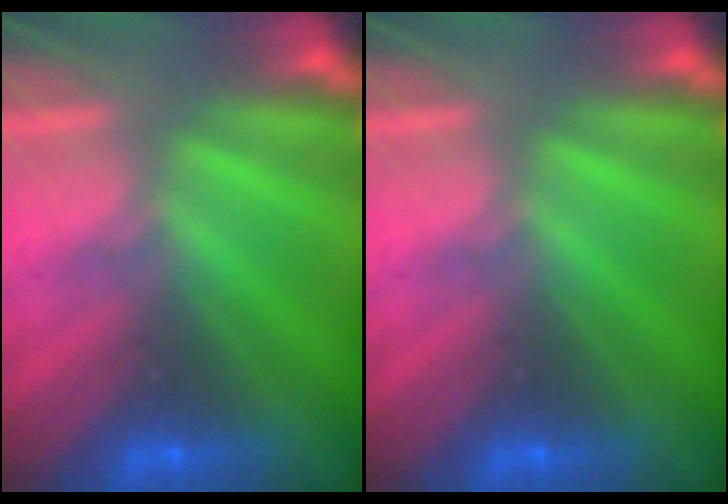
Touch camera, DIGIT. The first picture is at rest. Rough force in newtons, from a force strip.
{"total": 0.0}